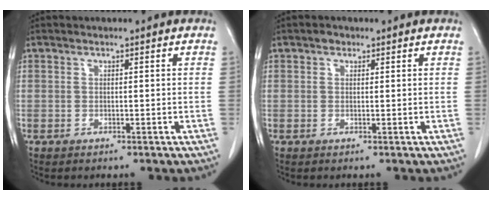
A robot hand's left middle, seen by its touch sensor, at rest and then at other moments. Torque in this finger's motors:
{"motor_torque": [0.12, -0.10, -0.02, 0.00]}